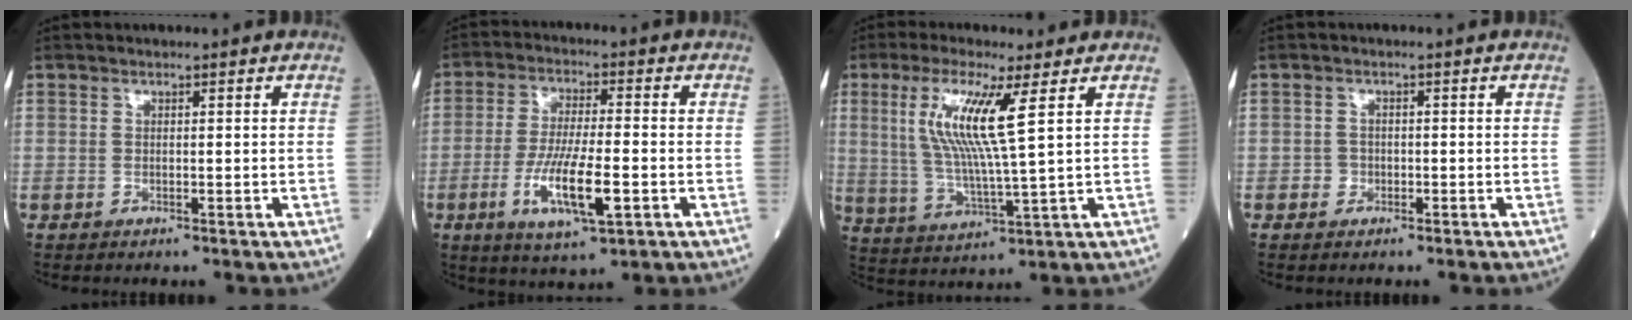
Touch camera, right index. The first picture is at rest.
{"total": 10.5, "force": [-3.4, 1.7, 9.8], "torque": [-0.191, -0.013, -0.059]}
{"total": 10.4, "force": [3.3, -0.3, 9.9], "torque": [-0.207, -0.004, 0.064]}
{"total": 1.3, "force": [-0.6, 1.2, 0.1], "torque": [0.006, 0.008, -0.014]}